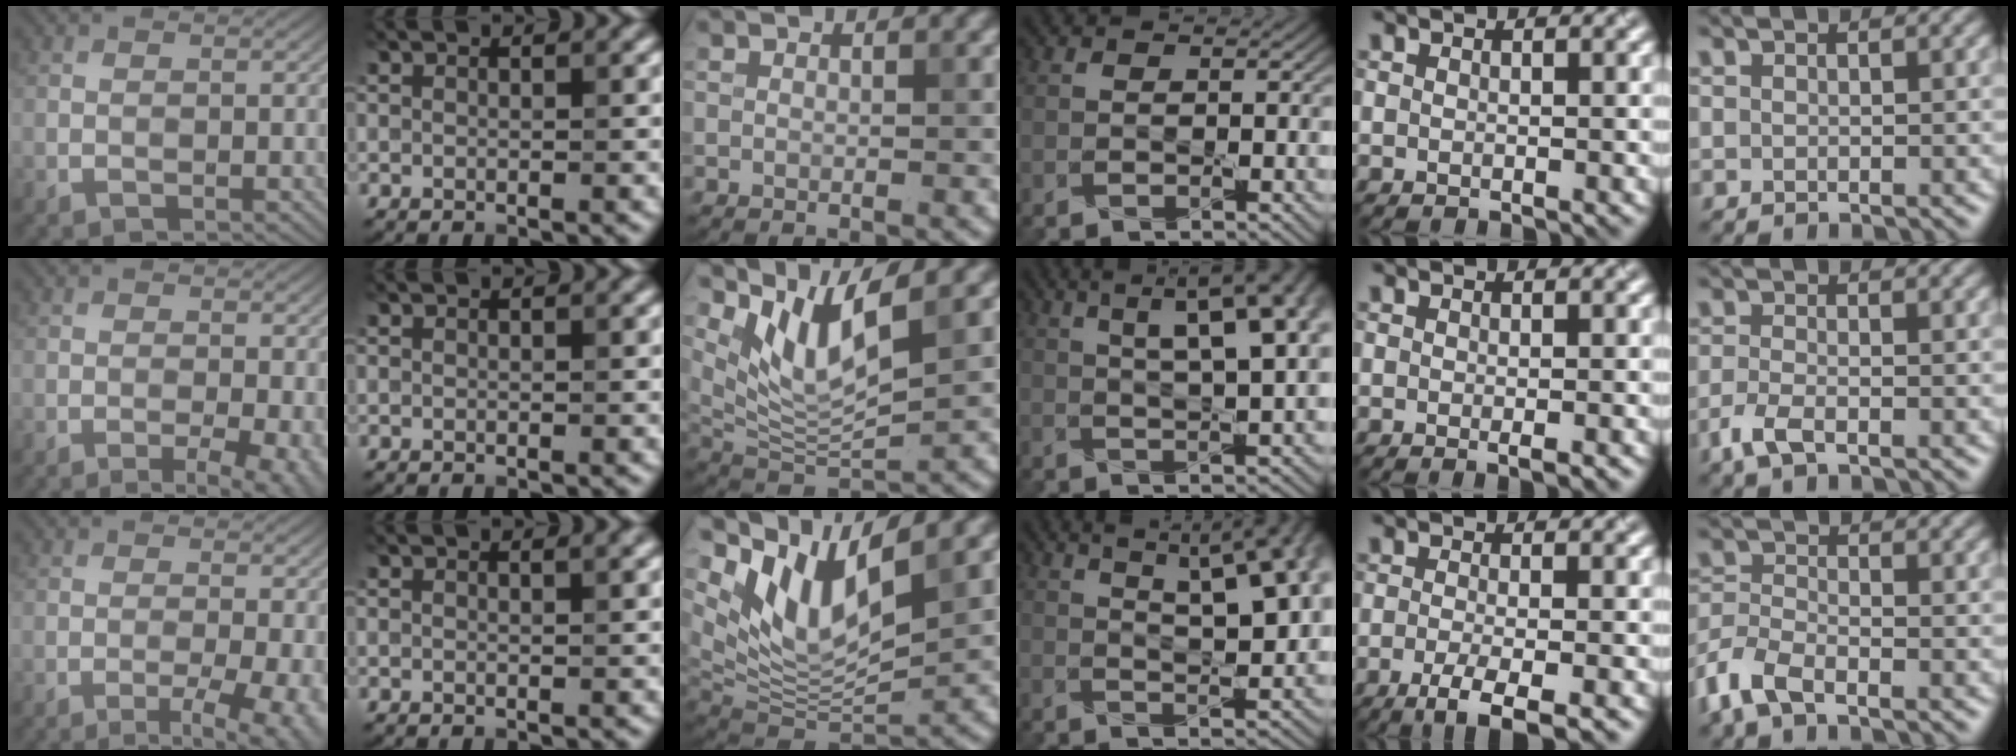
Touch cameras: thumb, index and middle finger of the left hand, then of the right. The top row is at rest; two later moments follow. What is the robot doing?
{"motion": "pour", "object": "sugar"}